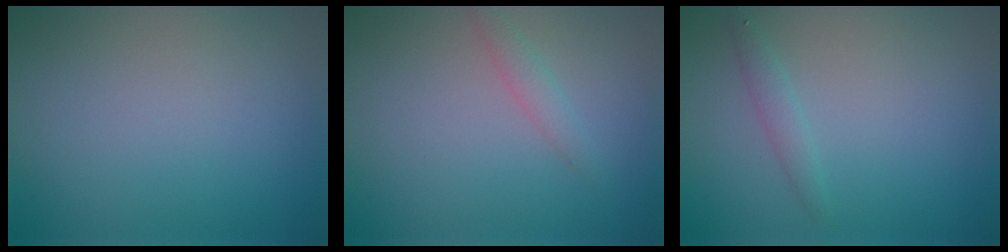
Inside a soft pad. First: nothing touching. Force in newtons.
{"total": 1.3, "press": 1.3, "slide": 0.0}
{"total": 1.2, "press": 1.2, "slide": 0.0}